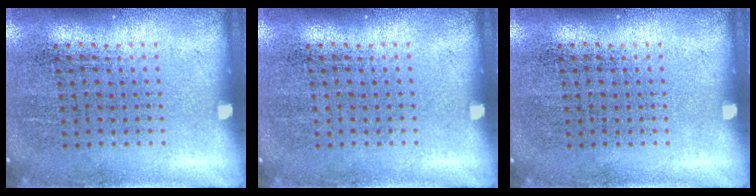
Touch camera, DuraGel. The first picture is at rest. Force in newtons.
{"total": 0.0}
{"total": 0.0}